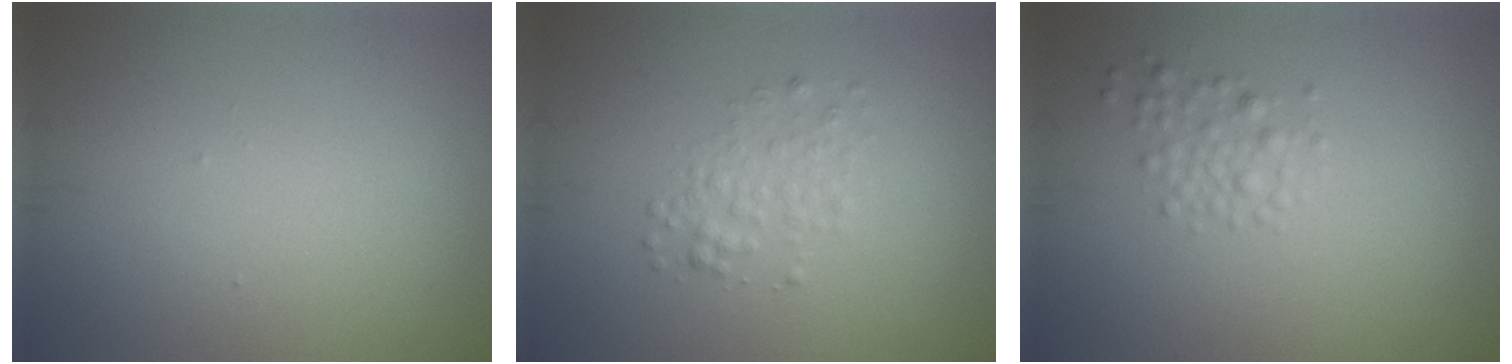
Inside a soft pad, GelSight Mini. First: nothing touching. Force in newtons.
{"total": 1.8, "press": 1.8, "slide": 0.1}
{"total": 1.7, "press": 1.7, "slide": 0.1}